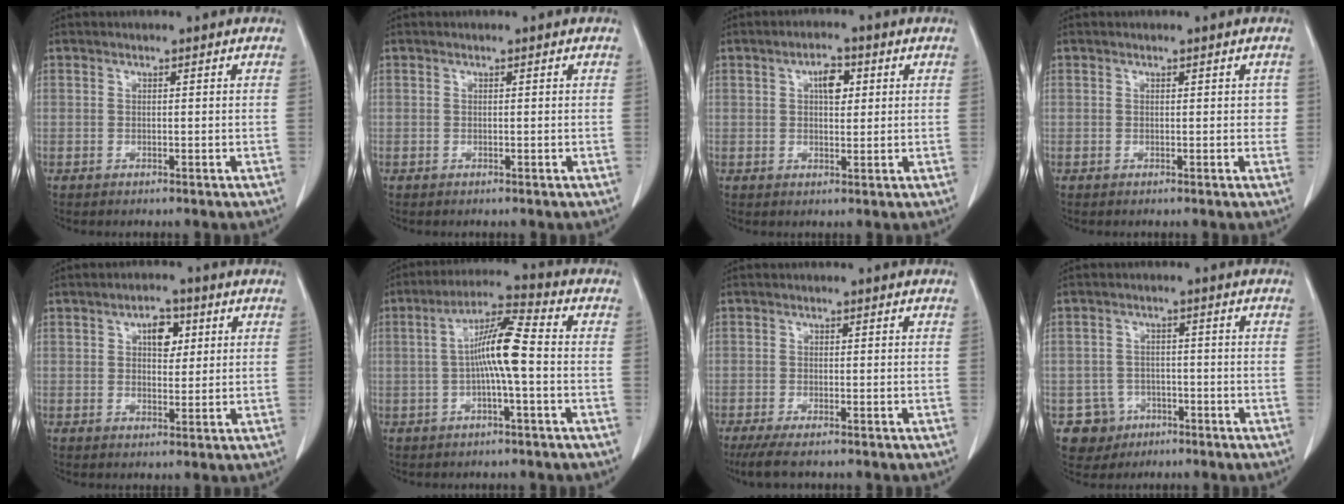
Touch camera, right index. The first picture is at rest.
{"total": 0.0}
{"total": 3.8, "force": [1.2, 1.8, 3.1], "torque": [-0.050, 0.007, 0.018]}
{"total": 1.2, "force": [0.3, 1.0, 0.6], "torque": [0.004, 0.007, 0.001]}
{"total": 4.4, "force": [1.5, 2.5, 3.3], "torque": [-0.050, 0.011, 0.024]}
{"total": 8.5, "force": [-0.7, 0.3, 8.5], "torque": [-0.159, 0.016, -0.019]}
{"total": 5.2, "force": [-4.1, 0.7, 3.2], "torque": [-0.053, -0.013, -0.063]}
{"total": 5.2, "force": [-2.5, 4.6, 0.1], "torque": [0.001, 0.012, -0.036]}